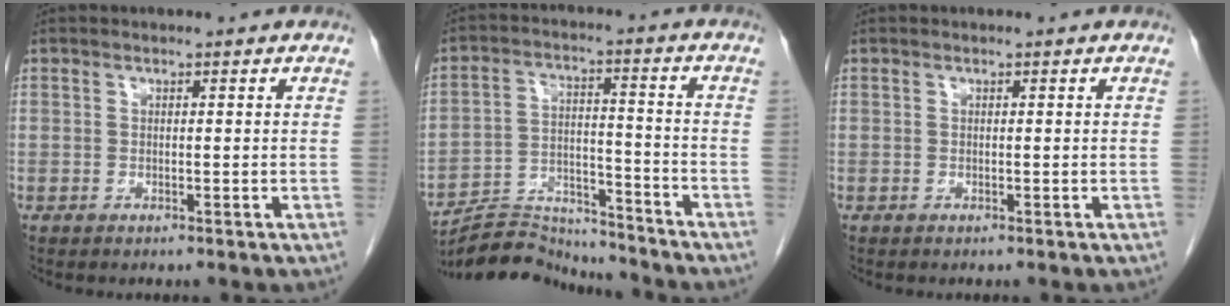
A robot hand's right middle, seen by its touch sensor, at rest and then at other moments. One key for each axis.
{"total": 11.2, "fx": -11.2, "fy": 1.0, "fz": 0.5, "tx": -0.009, "ty": 0.021, "tz": -0.195}
{"total": 0.0}